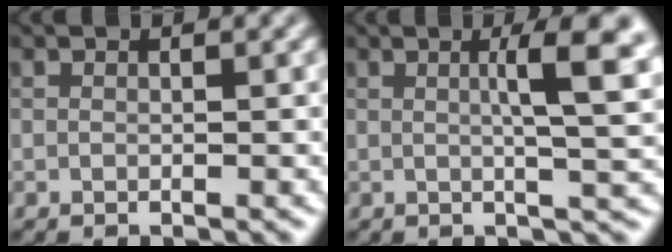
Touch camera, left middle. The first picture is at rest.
{"total": 6.1, "force": [1.2, 1.1, 5.8], "torque": [-0.073, 0.008, 0.015]}